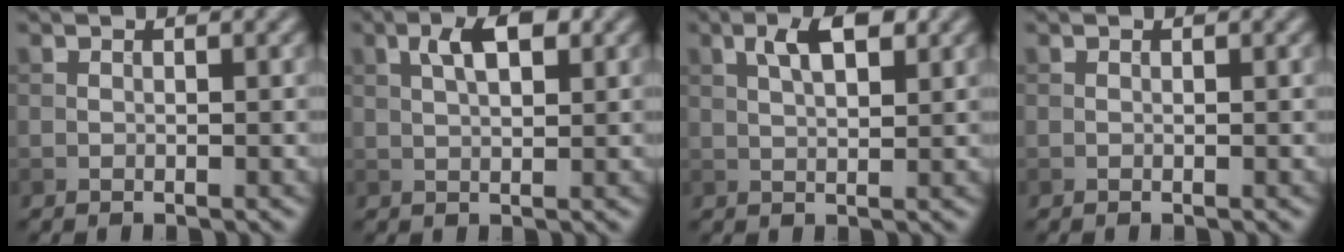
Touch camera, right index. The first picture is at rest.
{"total": 3.8, "force": [1.5, 1.5, 3.2], "torque": [-0.058, 0.009, 0.026]}
{"total": 4.1, "force": [1.8, 1.5, 3.3], "torque": [-0.061, 0.008, 0.031]}
{"total": 0.0}